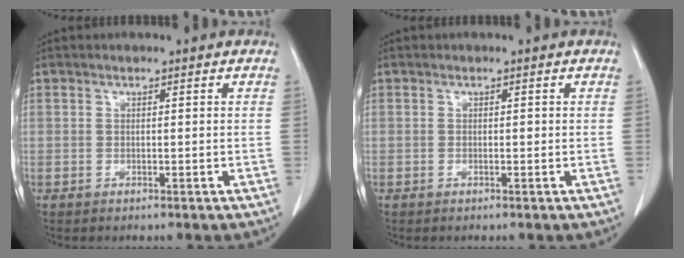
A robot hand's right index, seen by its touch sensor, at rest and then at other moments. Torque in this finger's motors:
{"motor_torque": [0.07, -0.02, 0.01, 0.01]}